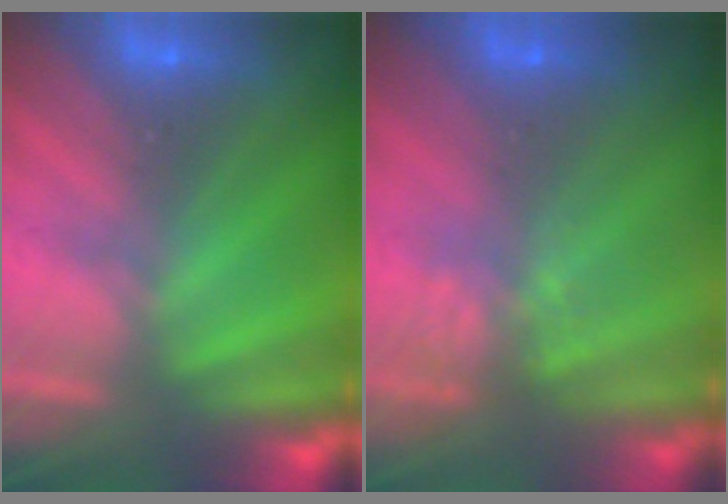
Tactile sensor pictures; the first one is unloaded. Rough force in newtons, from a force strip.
{"total": 4.5}